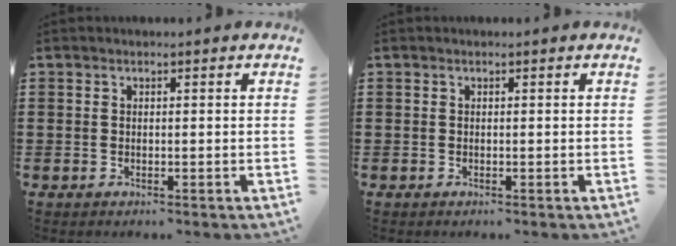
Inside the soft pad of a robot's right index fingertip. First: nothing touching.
{"total": 0.0}